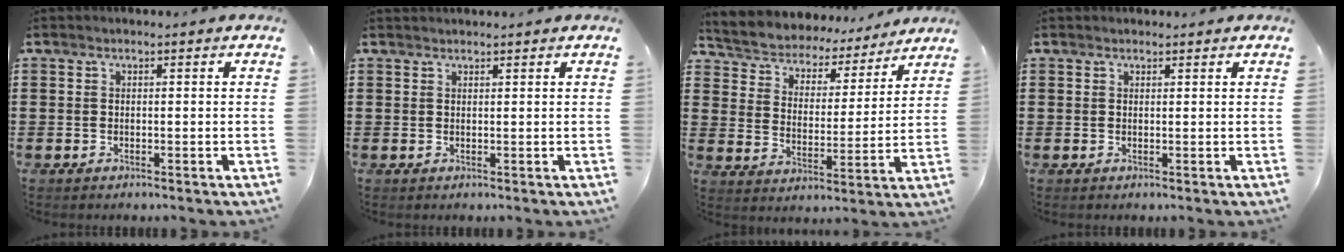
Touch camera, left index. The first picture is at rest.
{"total": 1.5, "force": [1.5, -0.1, 0.1], "torque": [-0.004, 0.001, 0.030]}
{"total": 4.6, "force": [4.5, 0.9, -0.3], "torque": [-0.024, -0.039, 0.073]}
{"total": 0.6, "force": [0.6, 0.2, 0.0], "torque": [-0.003, 0.000, 0.013]}